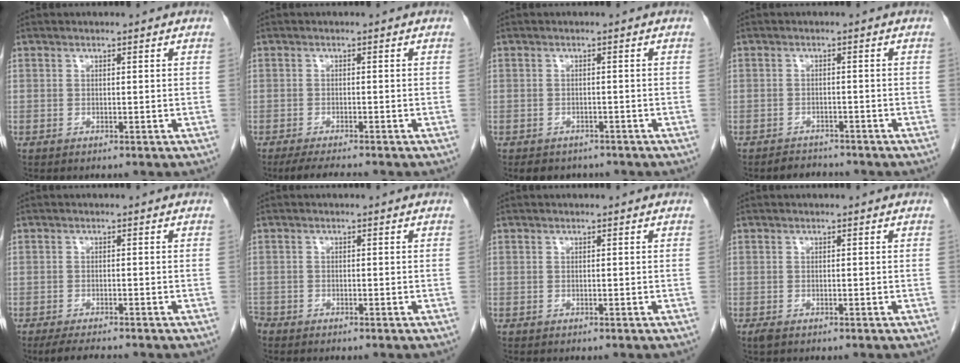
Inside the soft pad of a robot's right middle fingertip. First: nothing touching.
{"total": 3.9, "force": [-3.4, 0.1, 2.0], "torque": [-0.034, -0.012, -0.058]}
{"total": 4.2, "force": [-3.4, 2.3, 0.9], "torque": [-0.007, 0.004, -0.042]}
{"total": 2.4, "force": [-2.2, 0.9, -0.3], "torque": [0.001, 0.001, -0.034]}
{"total": 3.9, "force": [-3.4, 0.3, 1.9], "torque": [-0.033, -0.012, -0.056]}
{"total": 1.7, "force": [-1.5, 0.7, 0.3], "torque": [-0.008, -0.002, -0.027]}
{"total": 0.0}
{"total": 0.9, "force": [-0.6, 0.3, 0.5], "torque": [-0.016, -0.003, -0.008]}